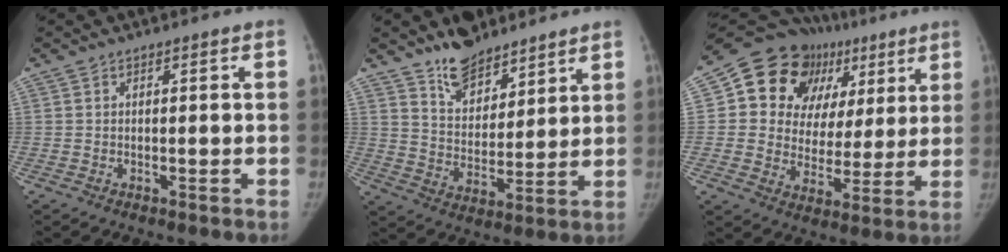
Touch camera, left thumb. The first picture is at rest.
{"total": 11.2, "force": [8.9, 5.4, 4.2], "torque": [-0.038, -0.063, 0.159]}
{"total": 20.1, "force": [8.3, 15.3, 10.1], "torque": [-0.092, 0.021, 0.134]}